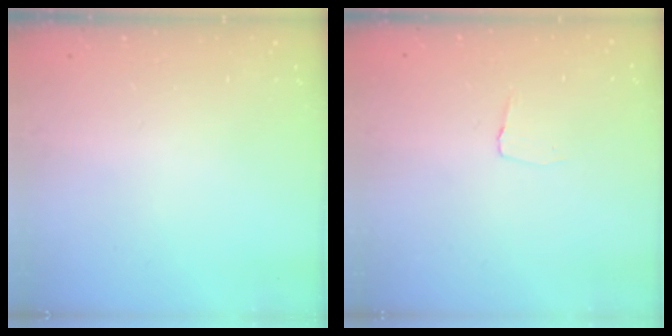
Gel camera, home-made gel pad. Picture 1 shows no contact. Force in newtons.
{"total": 3.5, "press": 3.4, "slide": 0.2}